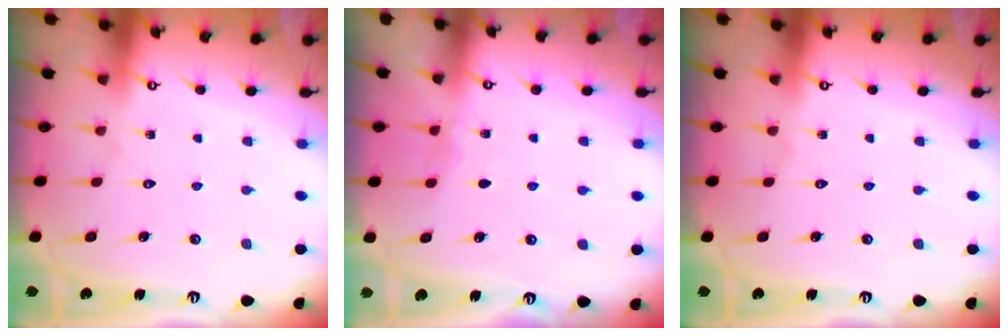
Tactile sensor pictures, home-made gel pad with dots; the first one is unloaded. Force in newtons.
{"total": 2.4, "press": 2.4, "slide": 0.3}
{"total": 0.0}